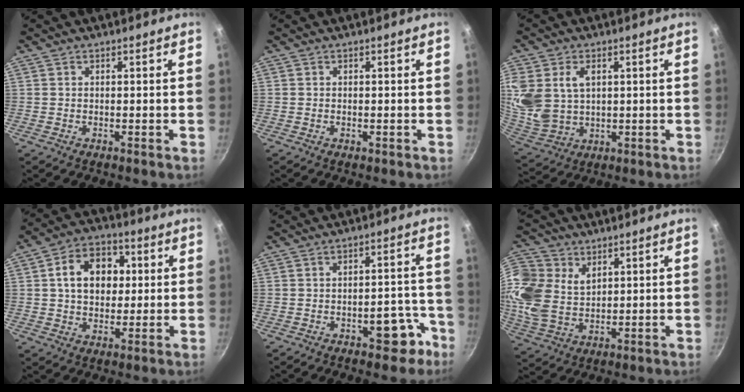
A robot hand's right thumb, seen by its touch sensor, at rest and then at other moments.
{"total": 0.5, "force": [-0.2, 0.3, 0.4], "torque": [-0.005, 0.000, -0.003]}
{"total": 15.6, "force": [3.9, 11.5, 9.9], "torque": [-0.217, -0.010, 0.090]}
{"total": 12.2, "force": [2.1, 9.1, 7.9], "torque": [-0.093, 0.015, 0.022]}
{"total": 7.4, "force": [-4.2, 3.8, 4.7], "torque": [-0.019, 0.046, -0.042]}
{"total": 13.0, "force": [4.7, 9.7, 7.2], "torque": [-0.151, -0.019, 0.091]}